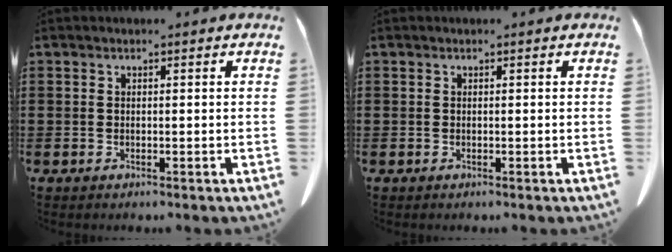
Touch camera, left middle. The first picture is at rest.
{"total": 0.0}